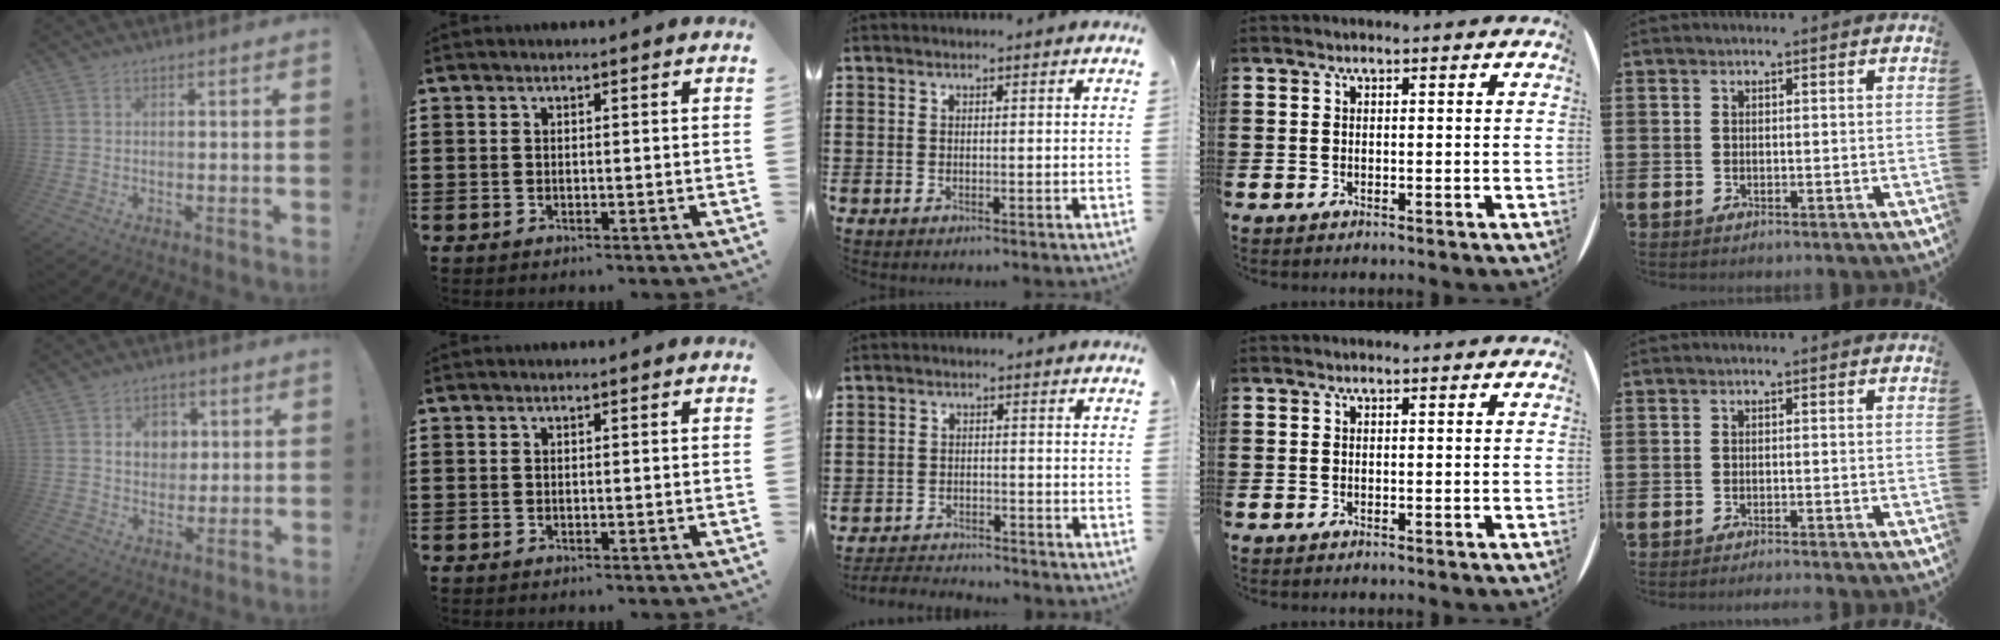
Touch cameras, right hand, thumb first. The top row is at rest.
{"thumb": {"total": 7.8, "force": [2.2, 6.5, 3.6], "torque": [-0.042, -0.011, 0.040]}, "middle": {"total": 3.2, "force": [-3.1, 0.6, -0.3], "torque": [-0.004, -0.002, -0.068]}, "little": {"total": 0.8, "force": [-0.7, -0.2, 0.1], "torque": [-0.002, -0.001, -0.015]}}